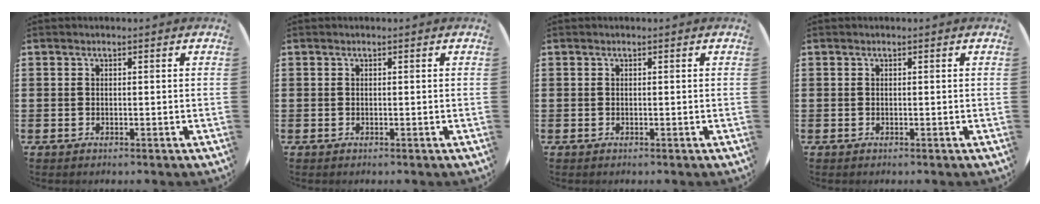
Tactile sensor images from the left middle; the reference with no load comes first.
{"total": 0.0}
{"total": 0.0}
{"total": 0.0}